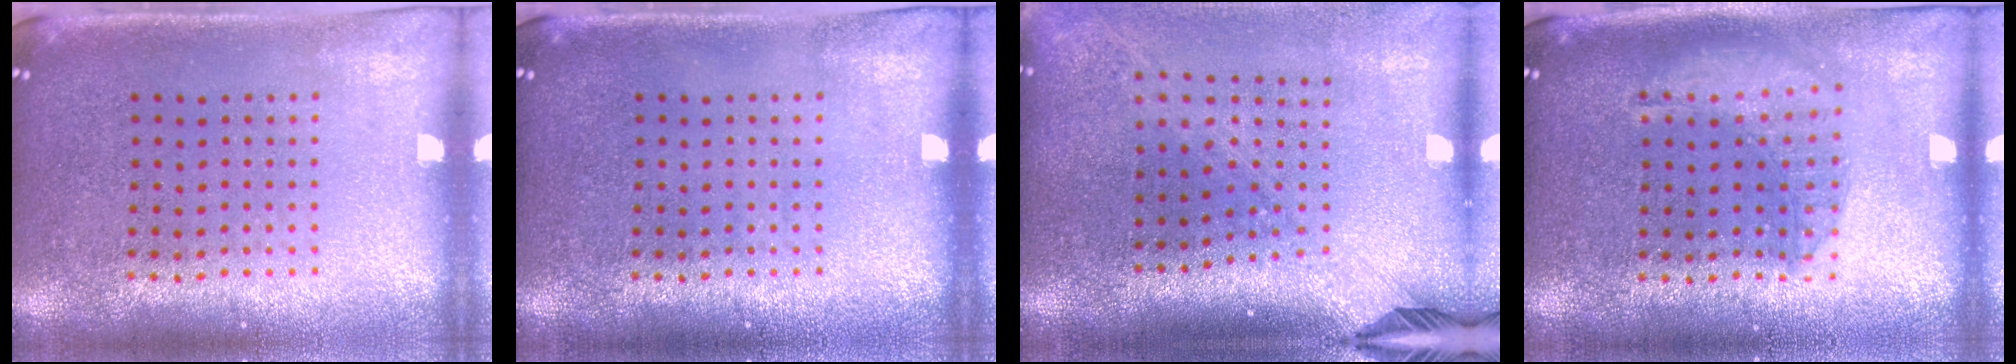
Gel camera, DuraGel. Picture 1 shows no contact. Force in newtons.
{"total": 0.0}
{"total": 2.3, "press": 1.7, "slide": 1.6}
{"total": 1.4, "press": 1.4, "slide": 0.3}